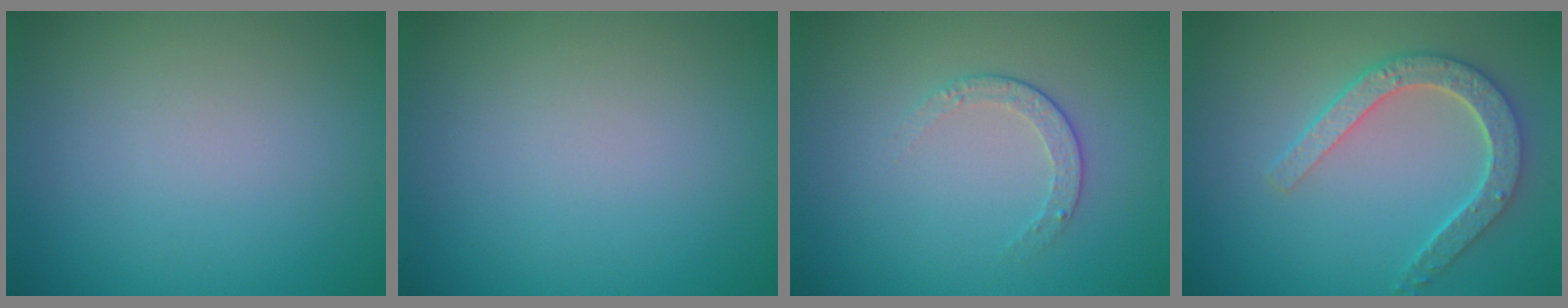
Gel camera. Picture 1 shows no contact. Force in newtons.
{"total": 0.0}
{"total": 1.6, "press": 1.2, "slide": 1.1}
{"total": 4.4, "press": 3.7, "slide": 2.5}